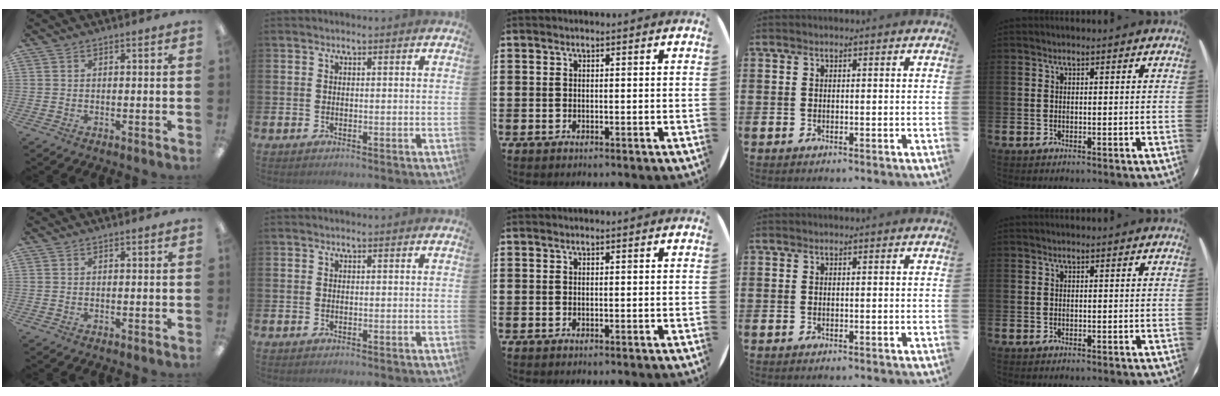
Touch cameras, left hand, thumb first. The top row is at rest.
{}